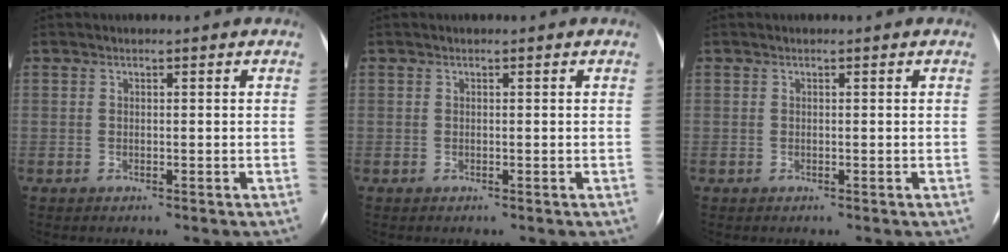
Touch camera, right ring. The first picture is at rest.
{"total": 0.0}
{"total": 0.0}